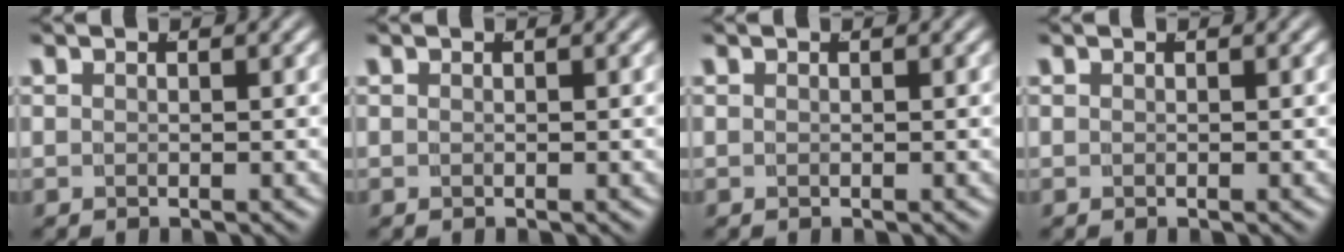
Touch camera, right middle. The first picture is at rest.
{"total": 0.0}
{"total": 0.0}
{"total": 0.0}